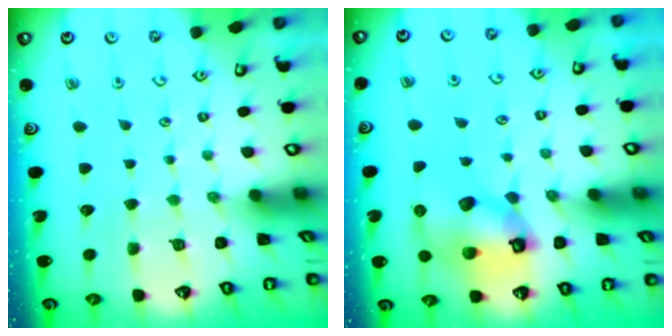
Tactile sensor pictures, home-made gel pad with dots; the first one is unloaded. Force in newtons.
{"total": 11.3, "press": 11.2, "slide": 1.6}